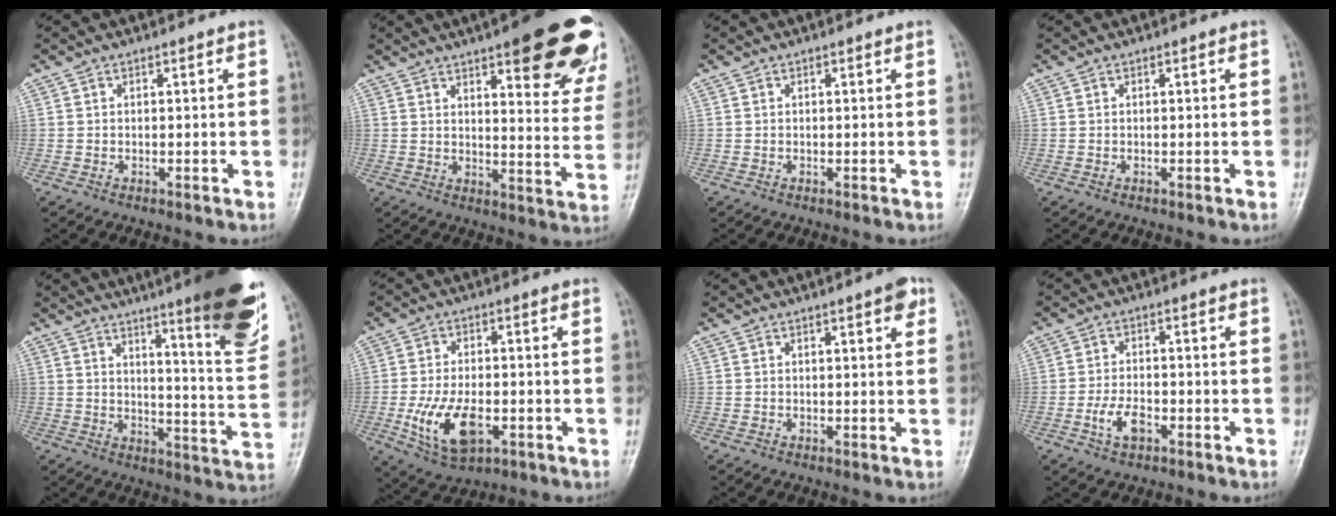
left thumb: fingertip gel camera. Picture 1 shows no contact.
{"total": 22.6, "force": [13.2, 6.4, 17.2], "torque": [-0.179, -0.046, 0.160]}
{"total": 0.0}
{"total": 0.0}
{"total": 21.0, "force": [13.1, 2.8, 16.1], "torque": [-0.193, -0.070, 0.177]}
{"total": 10.8, "force": [-3.1, 5.8, 8.6], "torque": [-0.158, 0.002, -0.045]}
{"total": 3.0, "force": [1.6, 0.8, 2.4], "torque": [-0.024, -0.003, 0.016]}
{"total": 4.9, "force": [-2.1, 2.6, 3.5], "torque": [-0.069, 0.012, -0.040]}